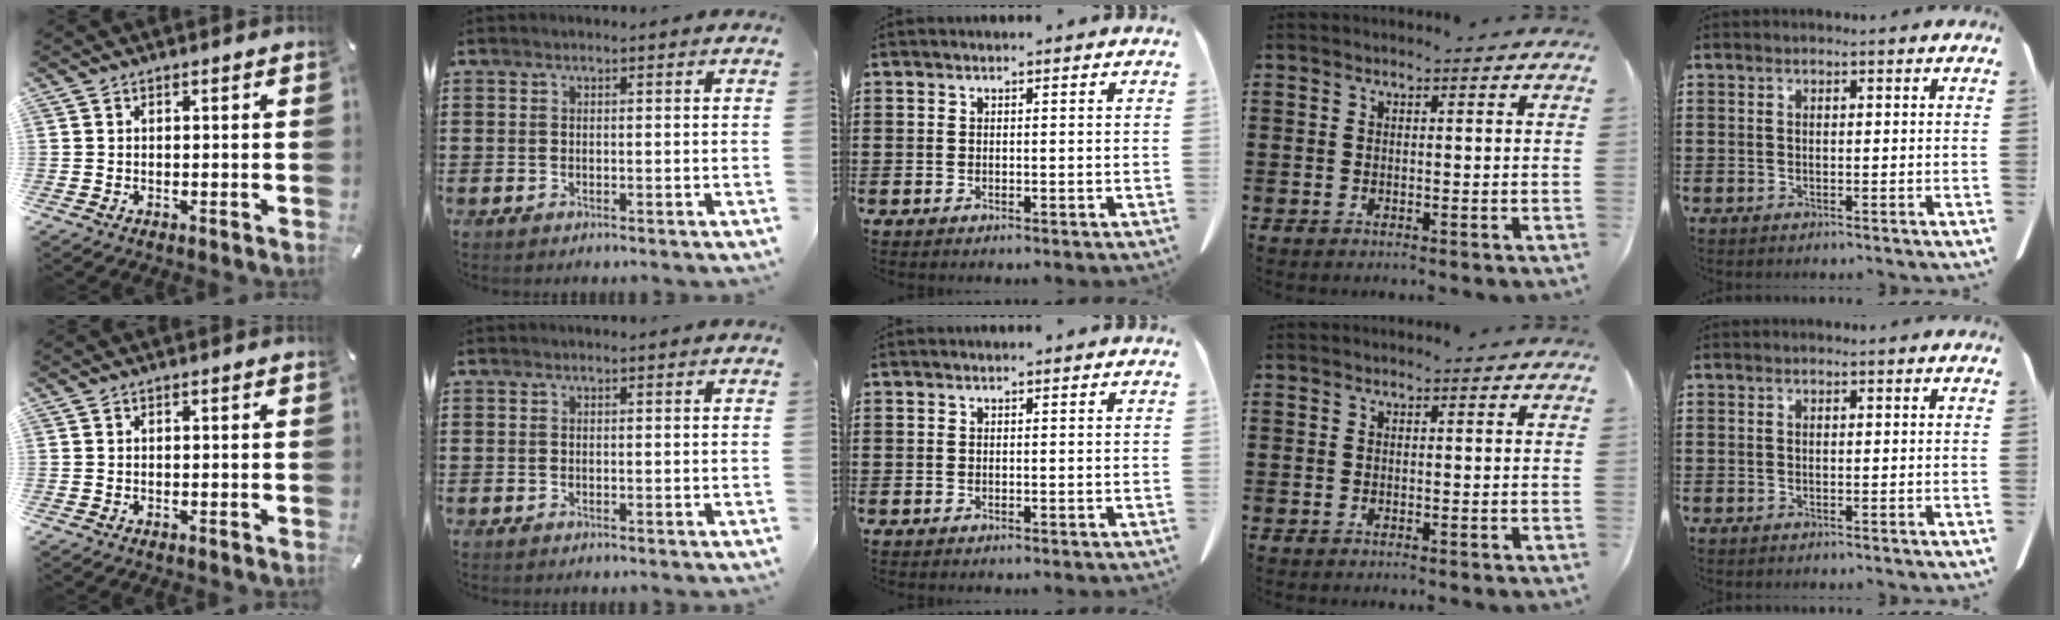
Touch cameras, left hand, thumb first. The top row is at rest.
{}